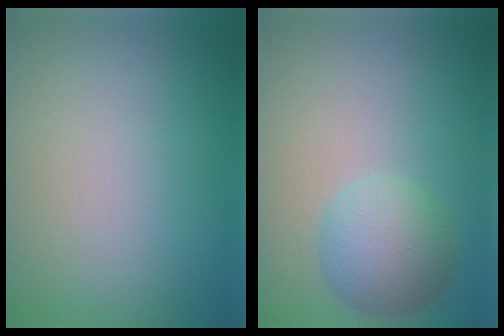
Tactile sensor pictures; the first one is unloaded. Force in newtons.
{"total": 4.2, "press": 4.2, "slide": 0.1}